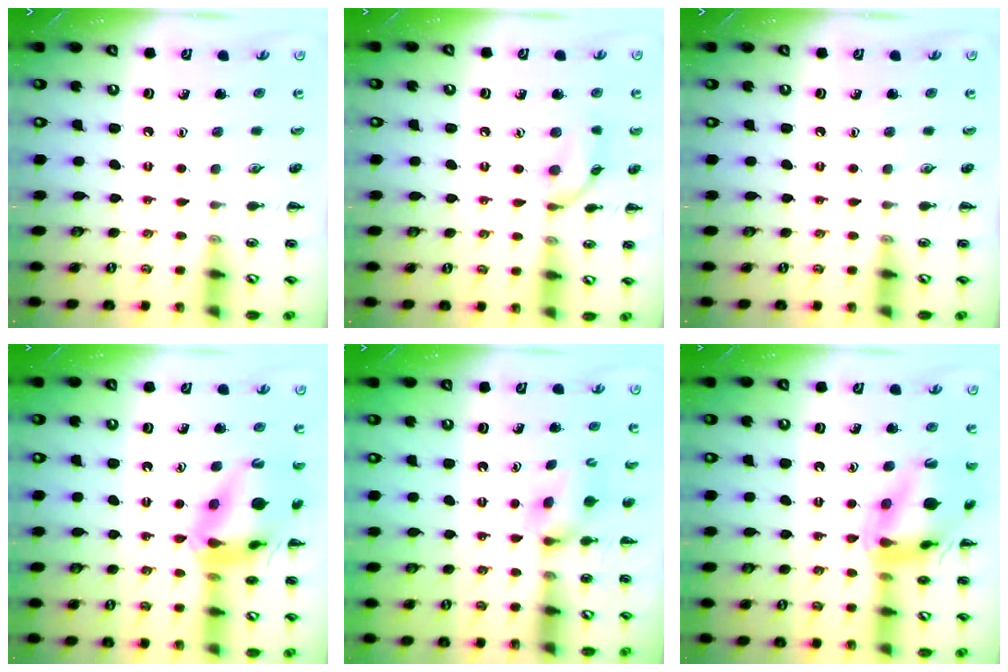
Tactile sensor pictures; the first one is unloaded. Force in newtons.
{"total": 8.8, "press": 8.7, "slide": 0.5}
{"total": 0.0}
{"total": 15.1, "press": 14.9, "slide": 2.7}
{"total": 4.7, "press": 4.5, "slide": 1.2}
{"total": 15.1, "press": 15.1, "slide": 1.5}